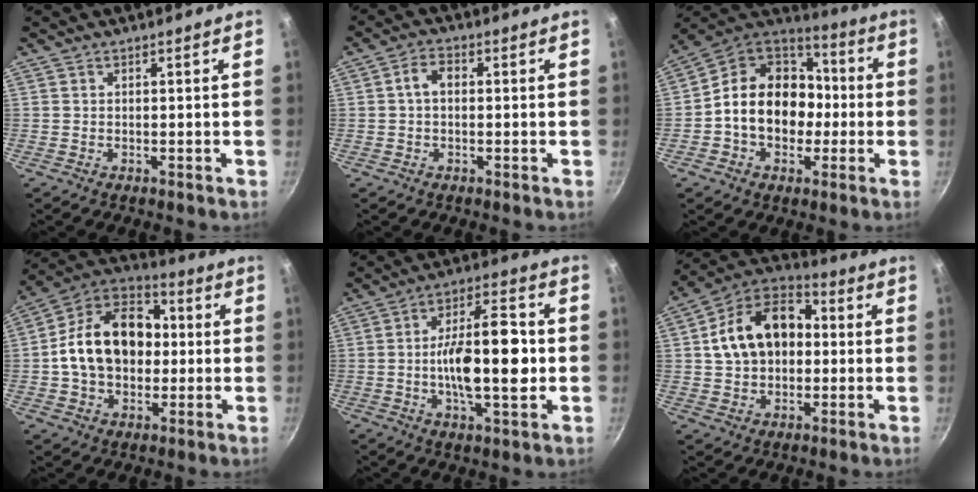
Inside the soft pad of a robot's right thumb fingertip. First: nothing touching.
{"total": 3.5, "force": [0.1, 2.4, 2.6], "torque": [-0.042, 0.014, -0.003]}
{"total": 17.8, "force": [-1.5, 14.1, 10.6], "torque": [-0.141, 0.049, -0.036]}
{"total": 19.3, "force": [0.3, 14.1, 13.1], "torque": [-0.194, 0.039, -0.010]}
{"total": 15.6, "force": [-1.2, 6.0, 14.4], "torque": [-0.223, 0.027, -0.022]}
{"total": 17.1, "force": [1.5, 12.3, 11.8], "torque": [-0.178, 0.038, 0.009]}